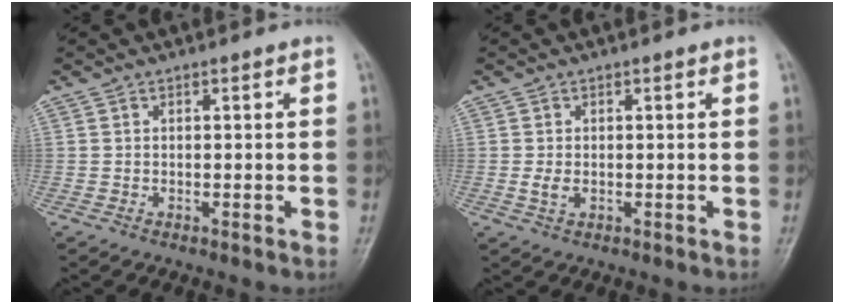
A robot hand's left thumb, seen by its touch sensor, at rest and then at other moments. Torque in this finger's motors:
{"motor_torque": [-0.22, 0.20, 0.09, -0.06, 0.02]}